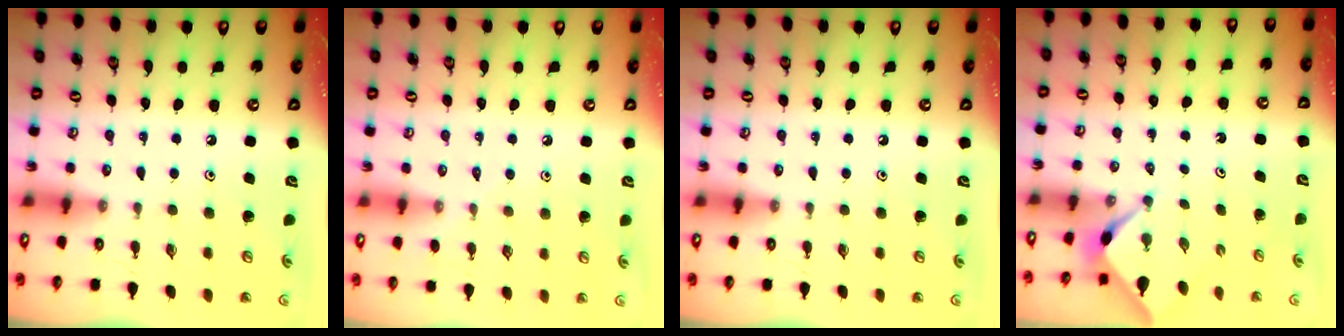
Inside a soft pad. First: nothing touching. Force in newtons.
{"total": 2.5, "press": 2.5, "slide": 0.5}
{"total": 0.0}
{"total": 2.5, "press": 2.5, "slide": 0.3}